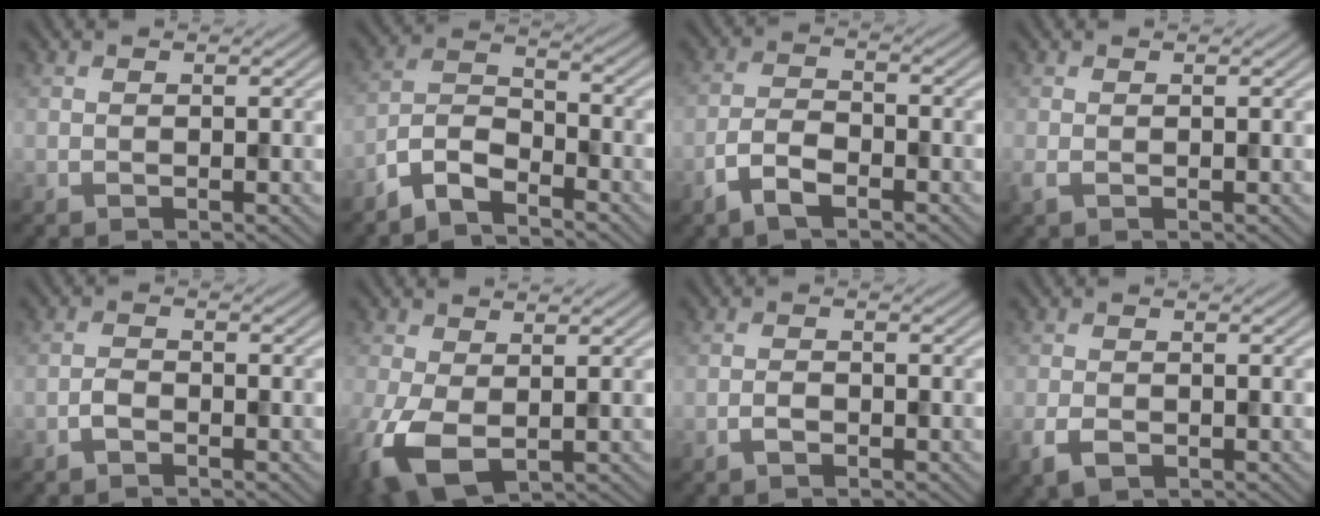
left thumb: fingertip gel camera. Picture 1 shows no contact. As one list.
[{"total": 5.8, "force": [-4.6, 1.8, 3.0], "torque": [-0.062, 0.002, -0.105]}, {"total": 4.3, "force": [-2.8, 1.7, 2.8], "torque": [-0.058, 0.001, -0.063]}, {"total": 1.0, "force": [-0.2, 0.5, 0.9], "torque": [-0.027, -0.003, -0.005]}, {"total": 1.5, "force": [-1.1, 0.7, 0.9], "torque": [-0.016, 0.003, -0.025]}, {"total": 7.0, "force": [-1.7, 4.2, 5.3], "torque": [-0.142, -0.019, -0.034]}, {"total": 1.3, "force": [-0.9, 0.6, 0.8], "torque": [-0.013, 0.002, -0.019]}, {"total": 2.9, "force": [-1.4, 1.7, 1.9], "torque": [-0.042, -0.009, -0.028]}]